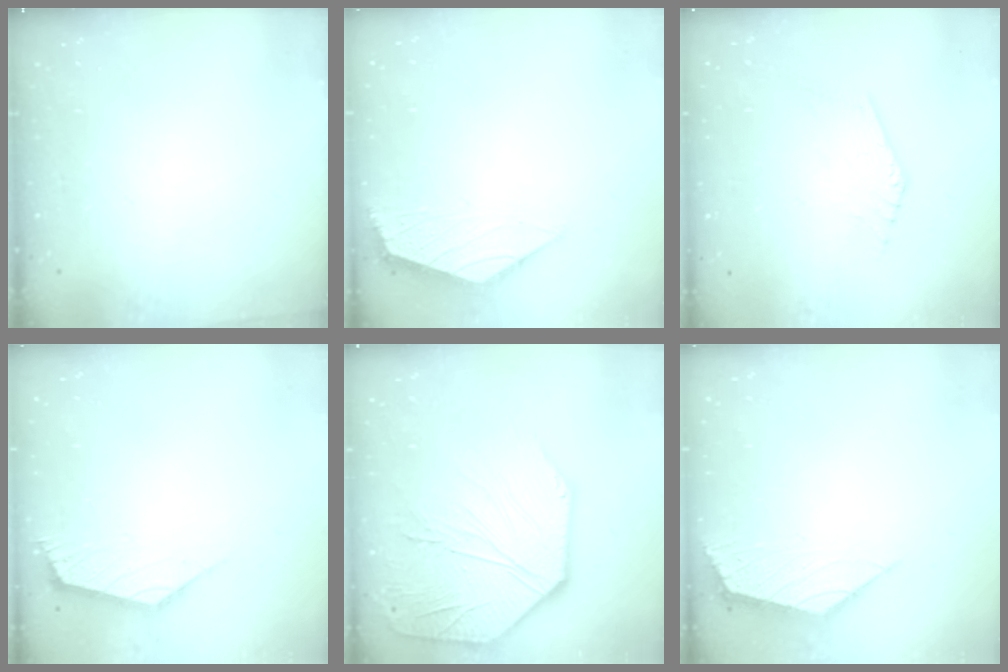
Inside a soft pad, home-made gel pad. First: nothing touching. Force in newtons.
{"total": 1.5, "press": 1.4, "slide": 0.5}
{"total": 2.7, "press": 2.6, "slide": 0.5}
{"total": 2.9, "press": 2.8, "slide": 0.7}
{"total": 14.4, "press": 14.3, "slide": 1.6}
{"total": 2.2, "press": 2.2, "slide": 0.5}